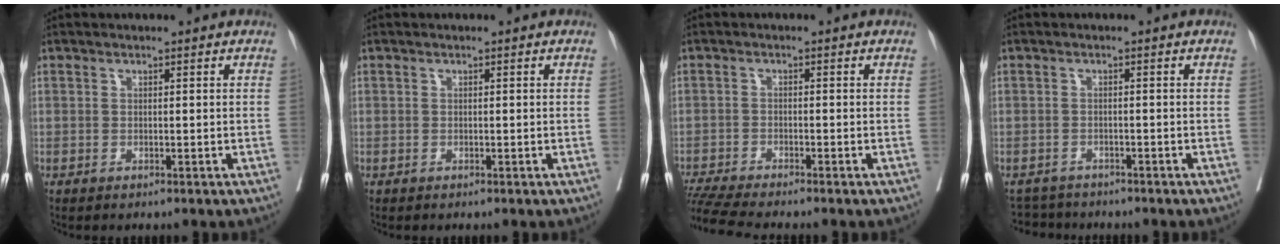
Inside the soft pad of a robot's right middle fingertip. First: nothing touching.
{"total": 0.0}
{"total": 6.8, "force": [-6.2, -0.9, 2.6], "torque": [-0.045, -0.019, -0.110]}
{"total": 3.9, "force": [-3.7, 1.0, -0.4], "torque": [0.009, -0.008, -0.061]}